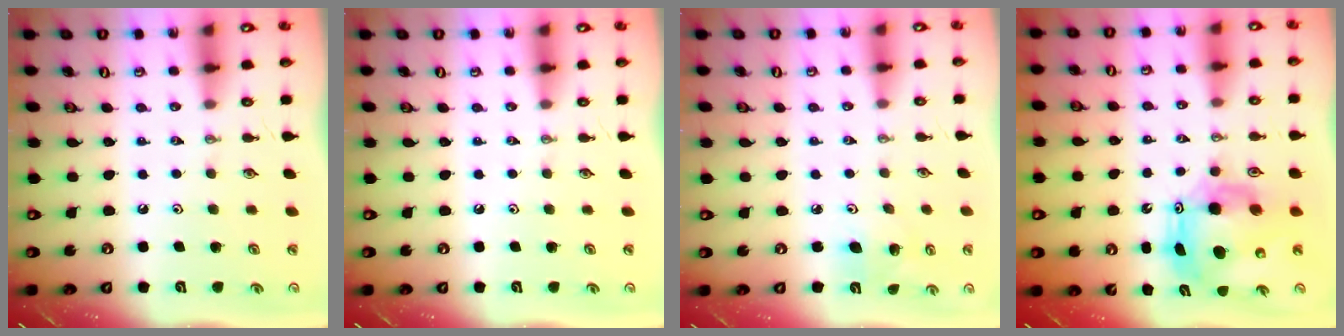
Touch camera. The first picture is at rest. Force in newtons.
{"total": 0.0}
{"total": 6.1, "press": 6.0, "slide": 1.0}
{"total": 11.5, "press": 11.4, "slide": 1.1}